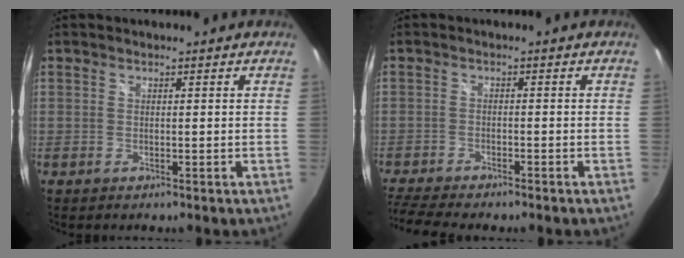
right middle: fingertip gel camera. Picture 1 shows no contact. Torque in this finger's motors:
{"motor_torque": [1.11, -1.02, 0.17, 0.08]}